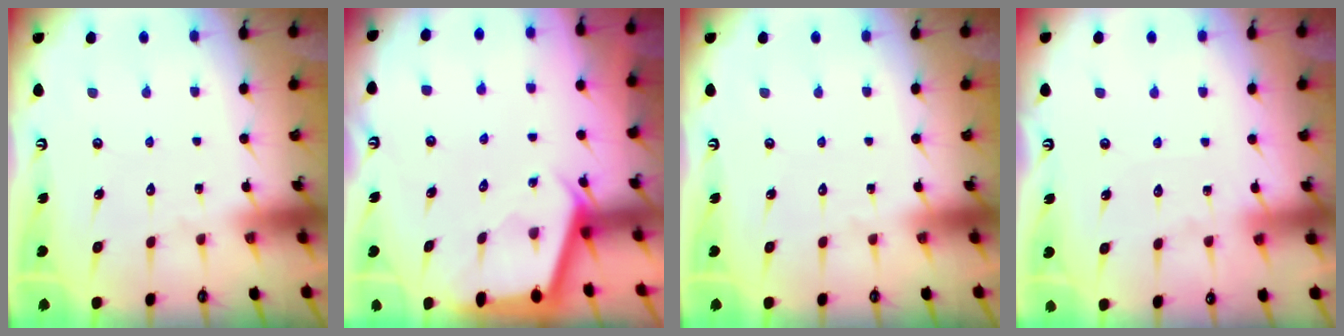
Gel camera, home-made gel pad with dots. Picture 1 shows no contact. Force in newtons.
{"total": 2.4, "press": 2.4, "slide": 0.2}
{"total": 0.0}
{"total": 2.7, "press": 2.7, "slide": 0.4}